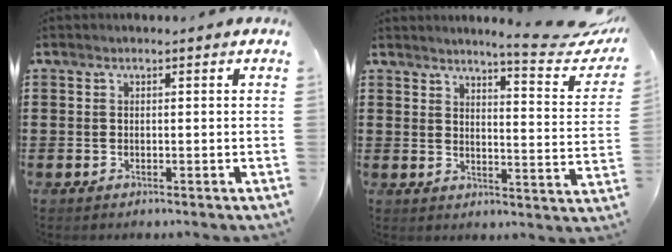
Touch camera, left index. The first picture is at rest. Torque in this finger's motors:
{"motor_torque": [1.07, -1.07, 0.16, 0.05]}